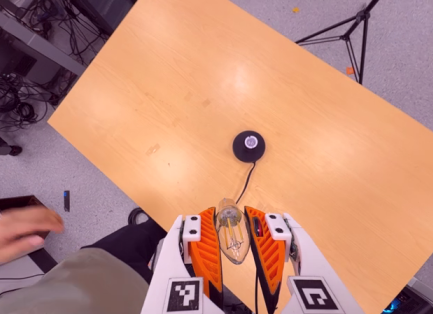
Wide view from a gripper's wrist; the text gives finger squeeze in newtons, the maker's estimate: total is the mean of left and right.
{"total": 21.1, "left": 23.2, "right": 19.1}